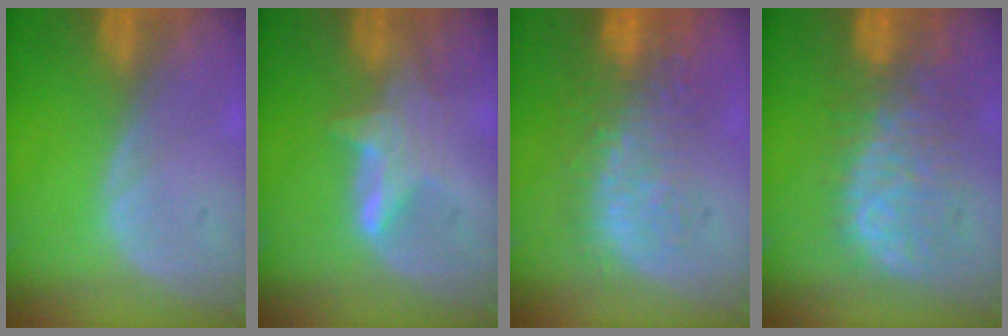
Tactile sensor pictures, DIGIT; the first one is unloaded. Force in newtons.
{"total": 4.3, "press": 4.3, "slide": 0.4}
{"total": 11.0, "press": 9.6, "slide": 5.5}
{"total": 10.4, "press": 9.4, "slide": 4.6}